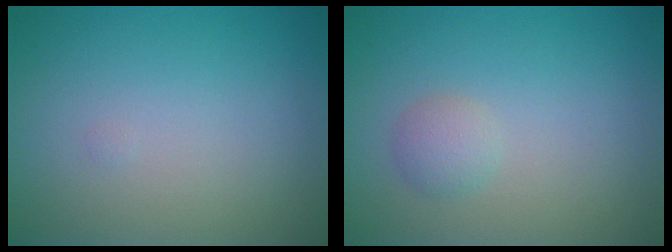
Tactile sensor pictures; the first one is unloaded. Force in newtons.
{"total": 1.4, "press": 1.4, "slide": 0.1}